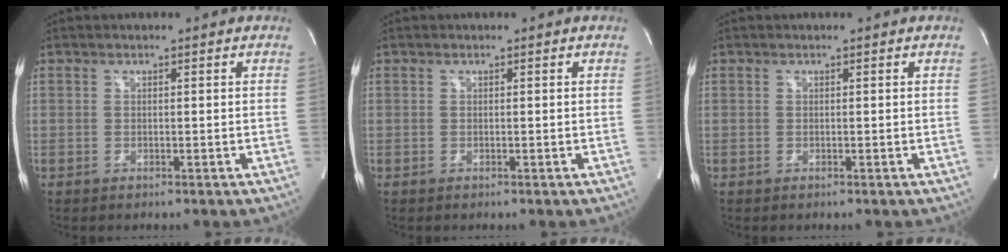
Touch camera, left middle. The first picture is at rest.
{"total": 0.0}
{"total": 0.0}